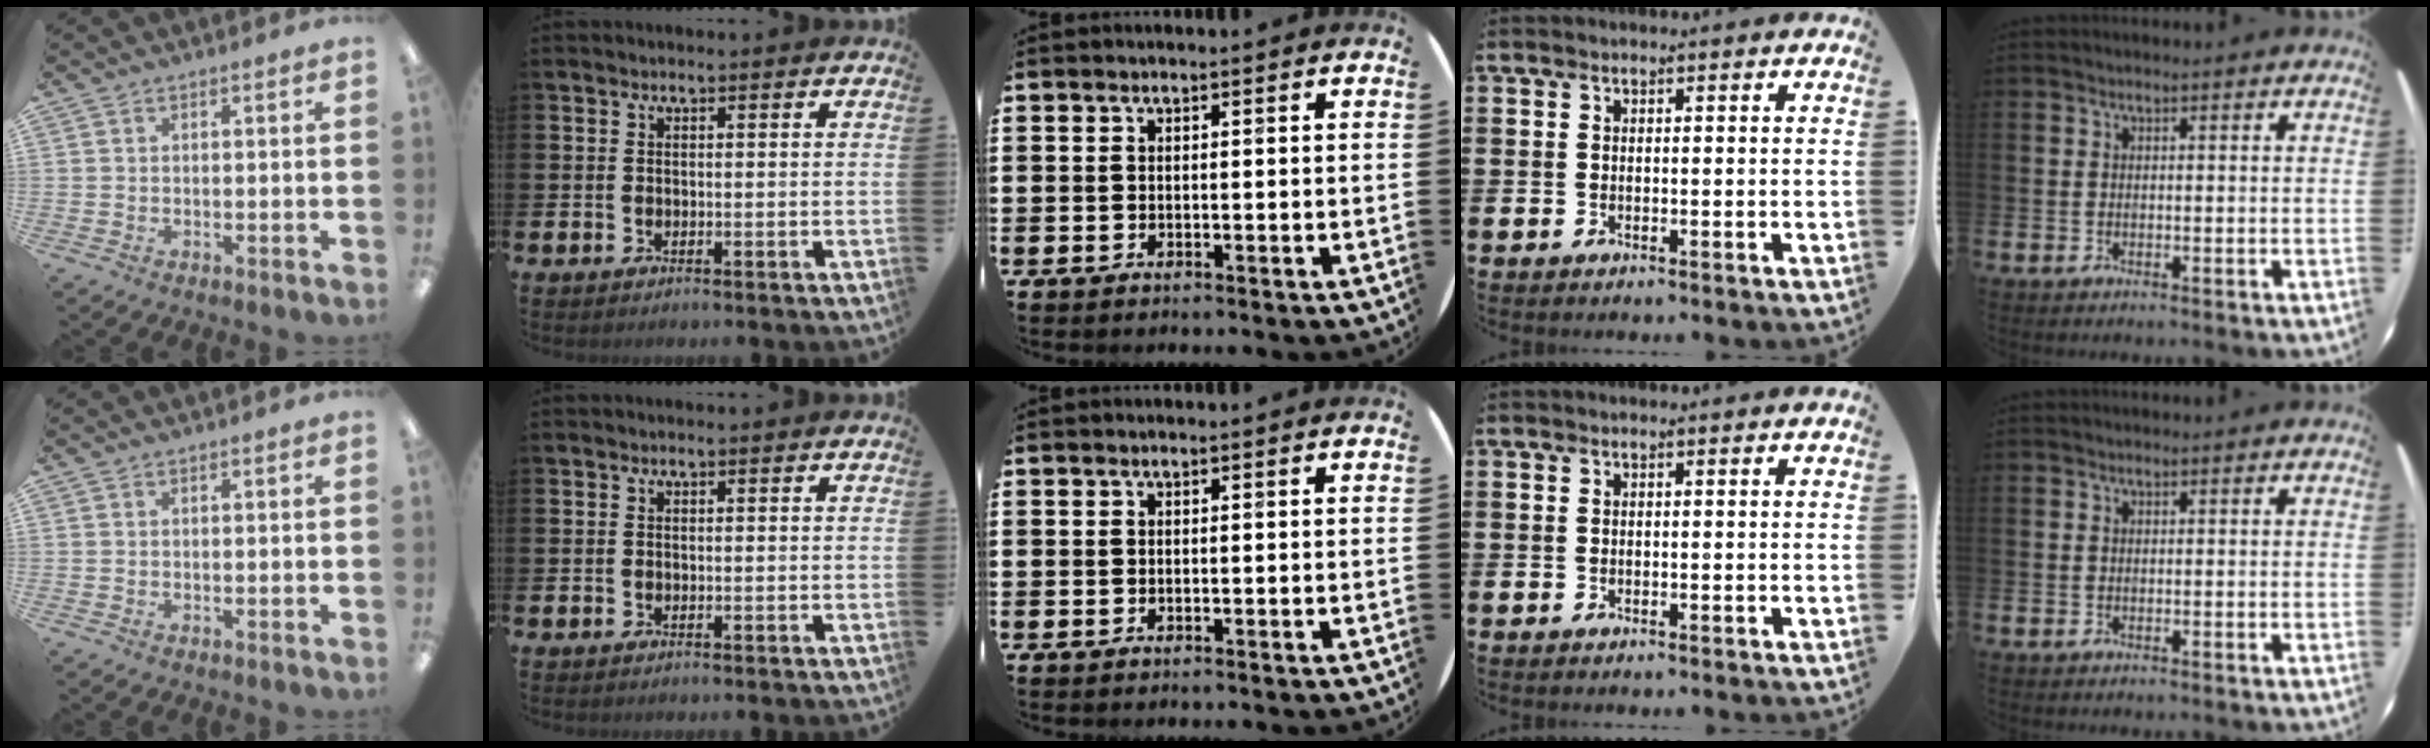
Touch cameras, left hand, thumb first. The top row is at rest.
{}